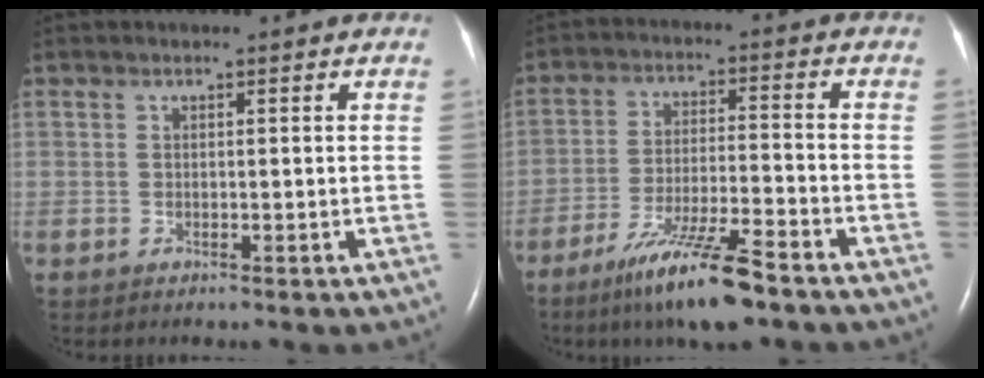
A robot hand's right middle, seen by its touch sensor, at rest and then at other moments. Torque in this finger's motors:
{"motor_torque": [1.11, -1.03, 0.32, 0.14]}